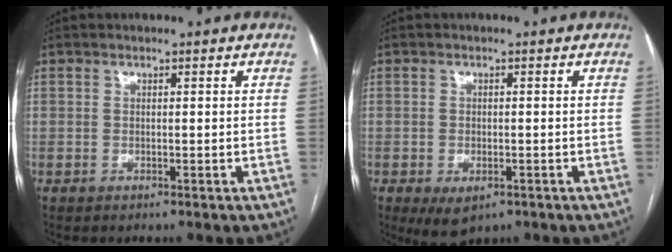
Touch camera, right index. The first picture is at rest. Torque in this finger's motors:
{"motor_torque": [0.54, -0.30, 0.21, 0.03]}